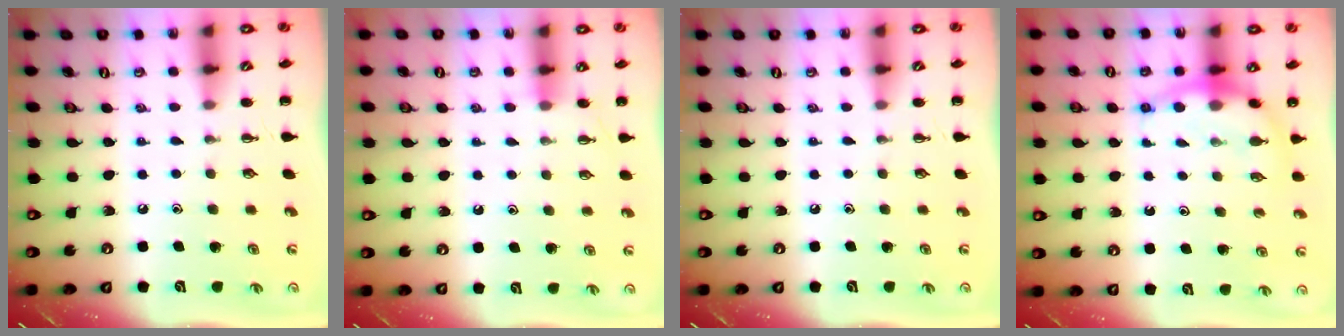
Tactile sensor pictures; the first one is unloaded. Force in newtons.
{"total": 5.0, "press": 4.8, "slide": 1.4}
{"total": 0.0}
{"total": 7.3, "press": 7.2, "slide": 1.3}